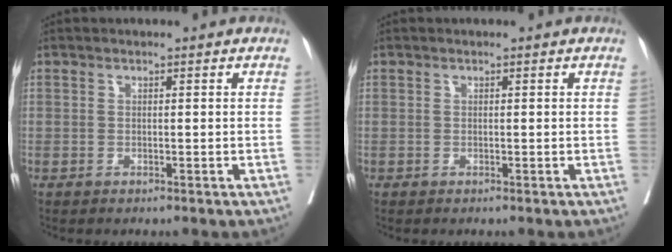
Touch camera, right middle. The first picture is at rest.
{"total": 0.0}